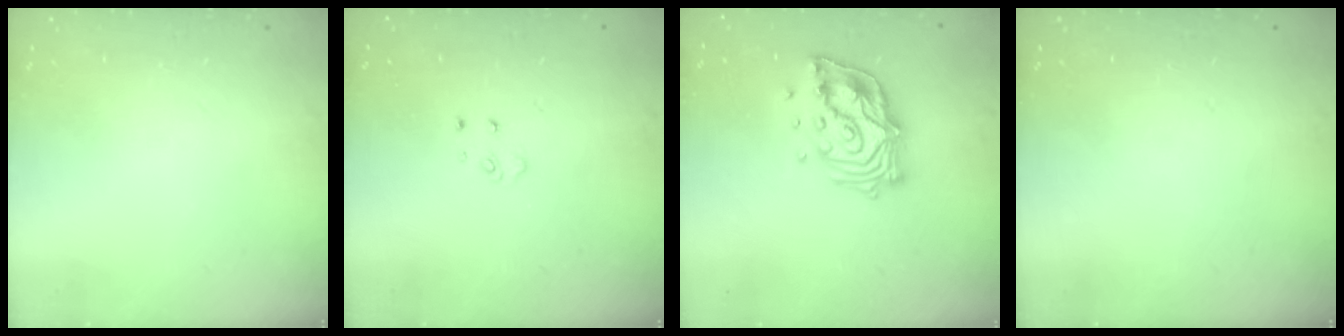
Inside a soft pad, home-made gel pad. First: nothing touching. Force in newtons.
{"total": 2.6, "press": 2.6, "slide": 0.3}
{"total": 14.7, "press": 14.6, "slide": 1.4}
{"total": 0.0}